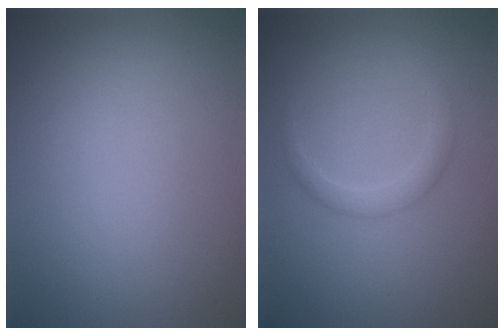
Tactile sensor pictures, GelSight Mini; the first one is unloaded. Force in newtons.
{"total": 1.6, "press": 1.6, "slide": 0.1}